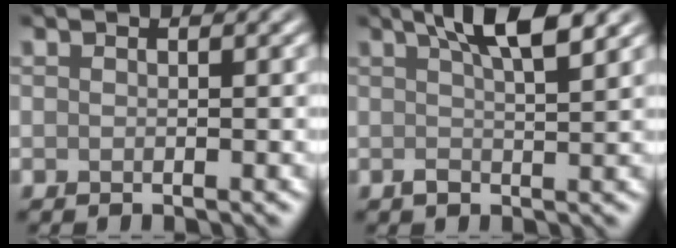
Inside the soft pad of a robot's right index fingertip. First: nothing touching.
{"total": 4.4, "force": [2.1, 1.1, 3.7], "torque": [-0.057, 0.008, 0.029]}